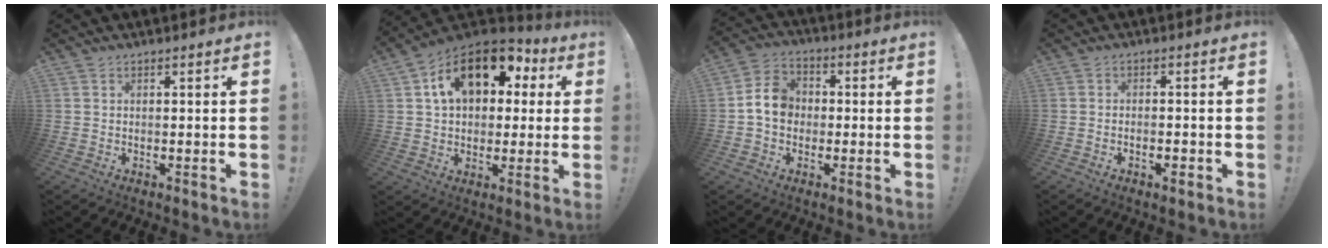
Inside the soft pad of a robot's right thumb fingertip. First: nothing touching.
{"total": 18.0, "force": [7.1, 11.3, 12.0], "torque": [-0.183, -0.018, 0.125]}
{"total": 9.4, "force": [-0.3, 7.8, 5.2], "torque": [-0.084, 0.020, 0.002]}
{"total": 2.3, "force": [-1.3, 0.8, 1.6], "torque": [-0.014, 0.004, -0.023]}